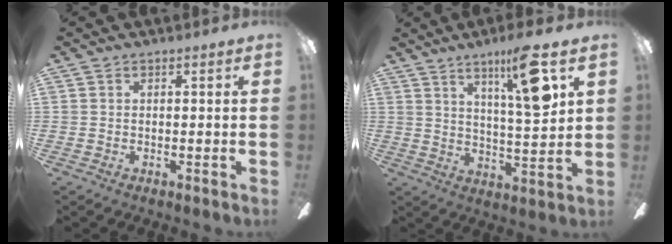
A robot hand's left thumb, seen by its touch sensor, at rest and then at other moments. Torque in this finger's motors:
{"motor_torque": [0.16, 0.16, 0.02, -0.14, 0.18]}